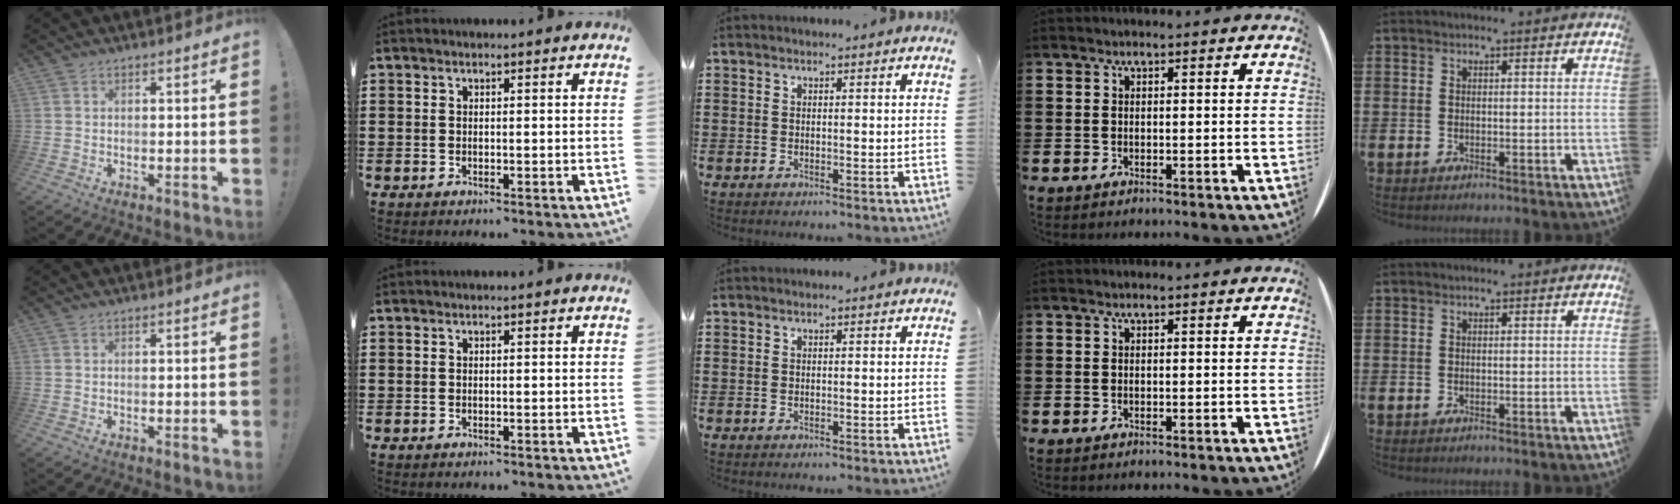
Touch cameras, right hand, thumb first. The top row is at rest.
{}